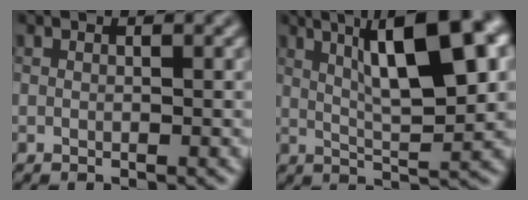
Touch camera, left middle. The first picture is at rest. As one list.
[{"total": 10.8, "force": [4.0, 2.6, 9.6], "torque": [-0.137, 0.017, 0.062]}]